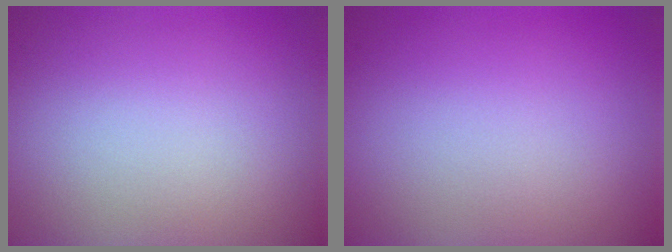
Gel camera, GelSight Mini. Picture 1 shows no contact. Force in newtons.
{"total": 0.0}